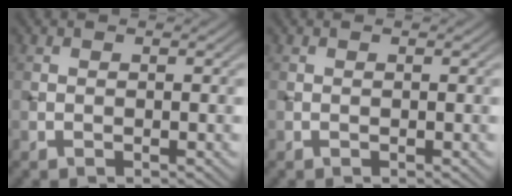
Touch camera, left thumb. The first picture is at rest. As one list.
[{"total": 0.0}]